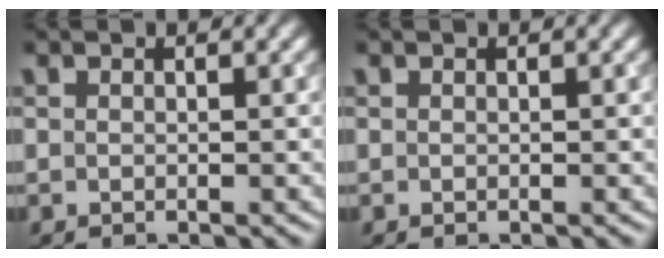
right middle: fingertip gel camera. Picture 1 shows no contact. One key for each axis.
{"total": 0.0}